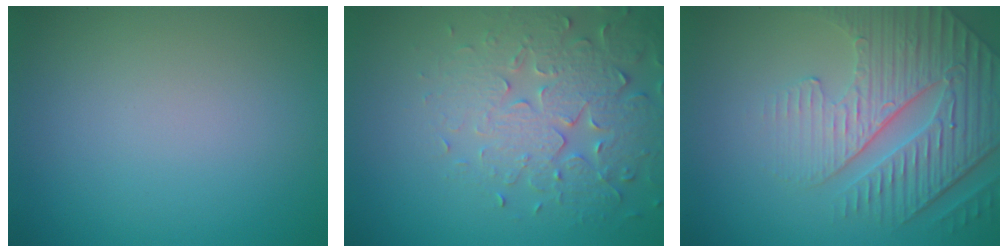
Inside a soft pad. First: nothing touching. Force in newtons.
{"total": 4.6, "press": 4.5, "slide": 1.1}
{"total": 5.1, "press": 4.7, "slide": 1.9}